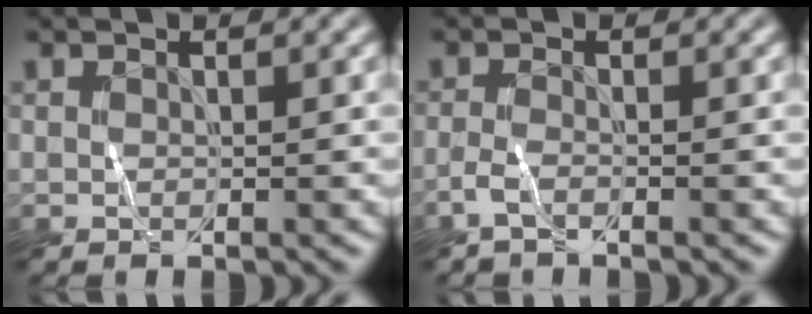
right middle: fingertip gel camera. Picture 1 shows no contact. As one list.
[{"total": 1.5, "force": [-1.2, 0.2, 0.8], "torque": [-0.023, -0.001, -0.028]}]